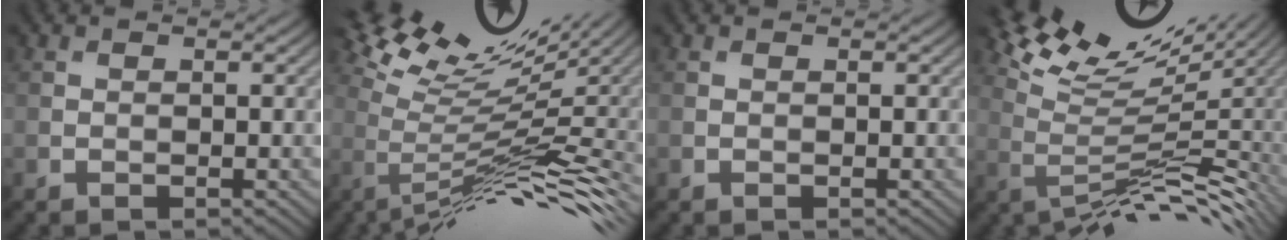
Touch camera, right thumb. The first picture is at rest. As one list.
[{"total": 9.8, "force": [2.1, 2.3, 9.2], "torque": [-0.157, 0.009, 0.063]}, {"total": 0.0}, {"total": 10.8, "force": [6.1, 2.2, 8.7], "torque": [-0.145, 0.017, 0.120]}]